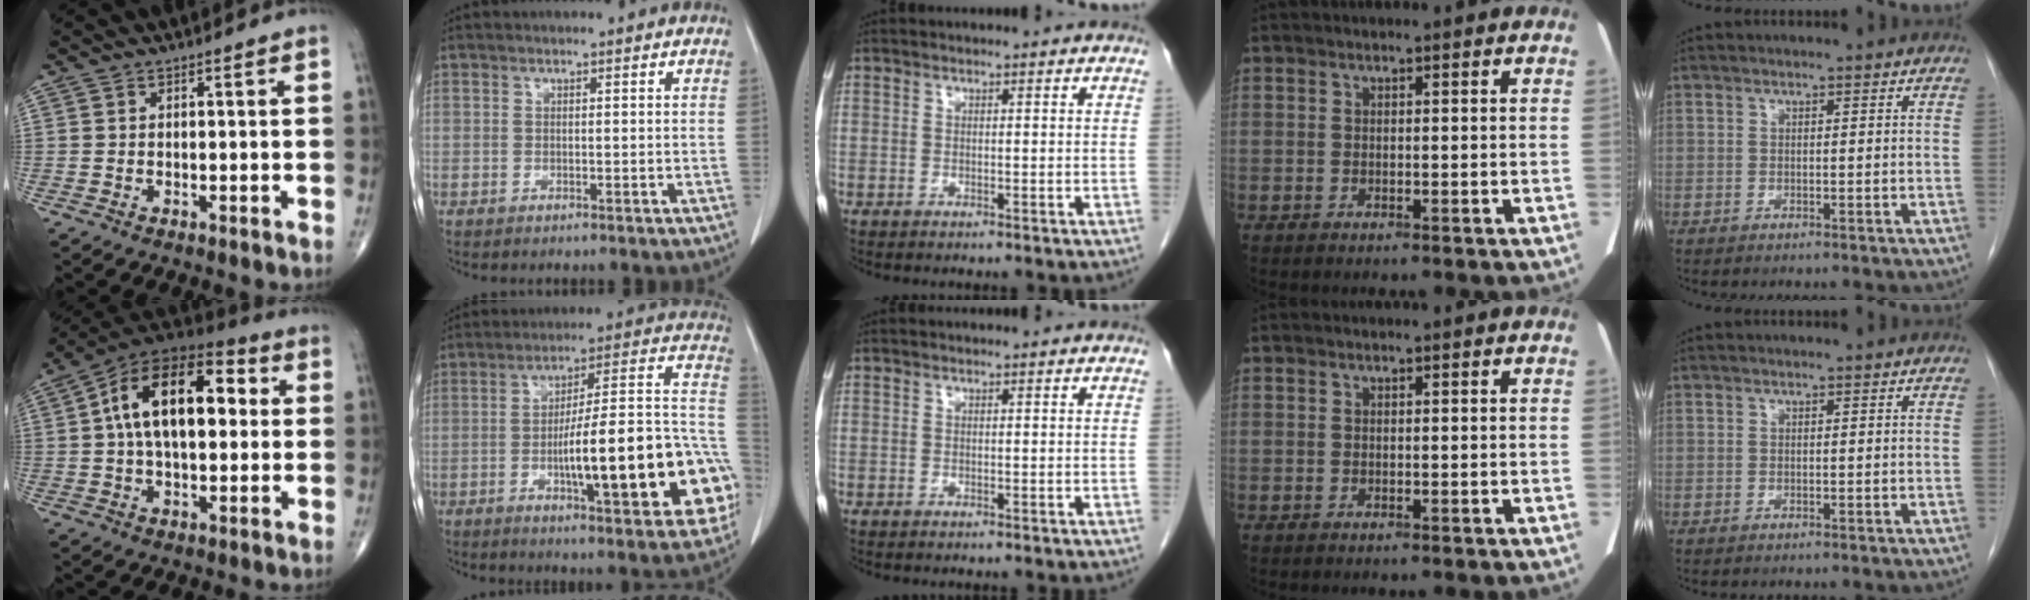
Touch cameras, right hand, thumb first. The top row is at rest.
{"thumb": {"total": 19.4, "force": [3.0, 10.5, 16.0], "torque": [-0.246, 0.032, 0.036]}, "index": {"total": 22.5, "force": [-6.2, 4.2, 21.2], "torque": [-0.229, 0.031, -0.076]}}